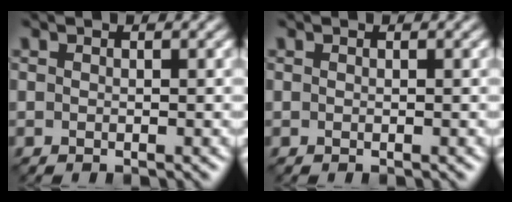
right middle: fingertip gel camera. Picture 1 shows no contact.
{"total": 0.0}